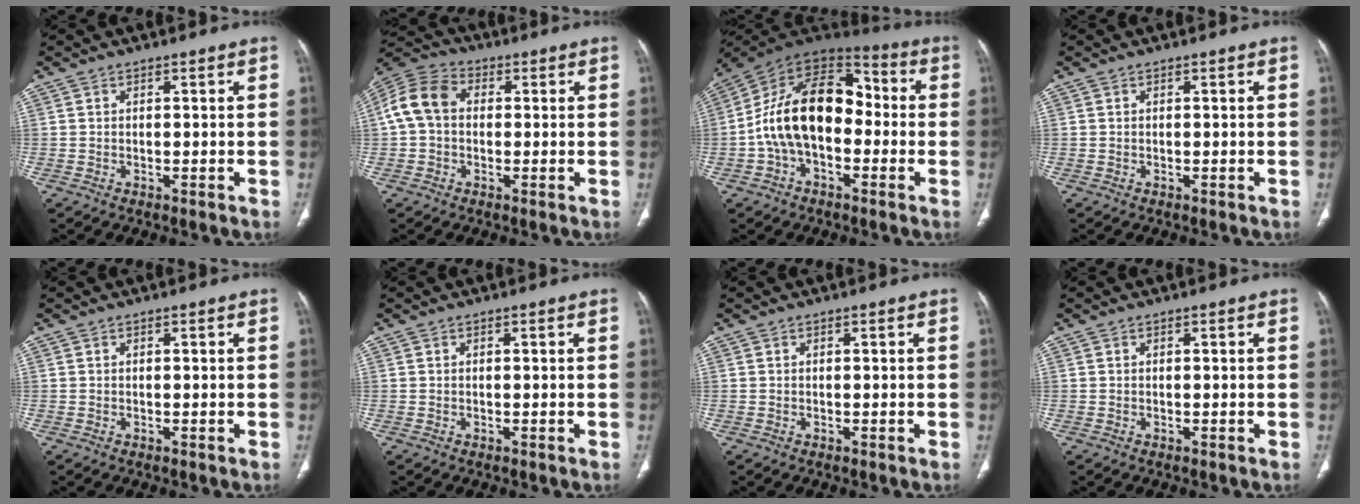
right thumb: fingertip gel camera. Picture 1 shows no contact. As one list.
[{"total": 10.4, "force": [0.8, 7.8, 6.8], "torque": [-0.134, 0.034, 0.004]}, {"total": 18.4, "force": [-1.9, 11.4, 14.3], "torque": [-0.228, 0.052, -0.043]}, {"total": 0.0}, {"total": 0.0}, {"total": 0.0}, {"total": 0.0}, {"total": 0.0}]